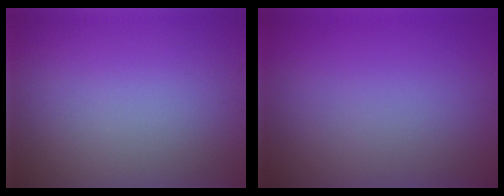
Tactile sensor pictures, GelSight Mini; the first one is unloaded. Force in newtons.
{"total": 0.0}